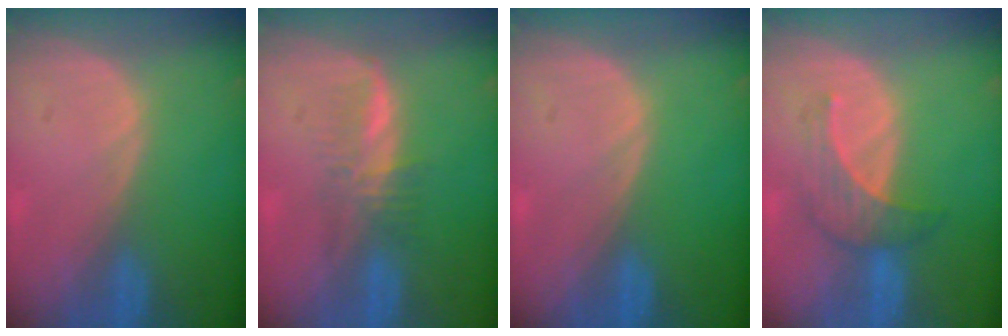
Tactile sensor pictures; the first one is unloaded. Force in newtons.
{"total": 3.4, "press": 3.4, "slide": 0.6}
{"total": 0.0}
{"total": 4.5, "press": 4.5, "slide": 0.4}